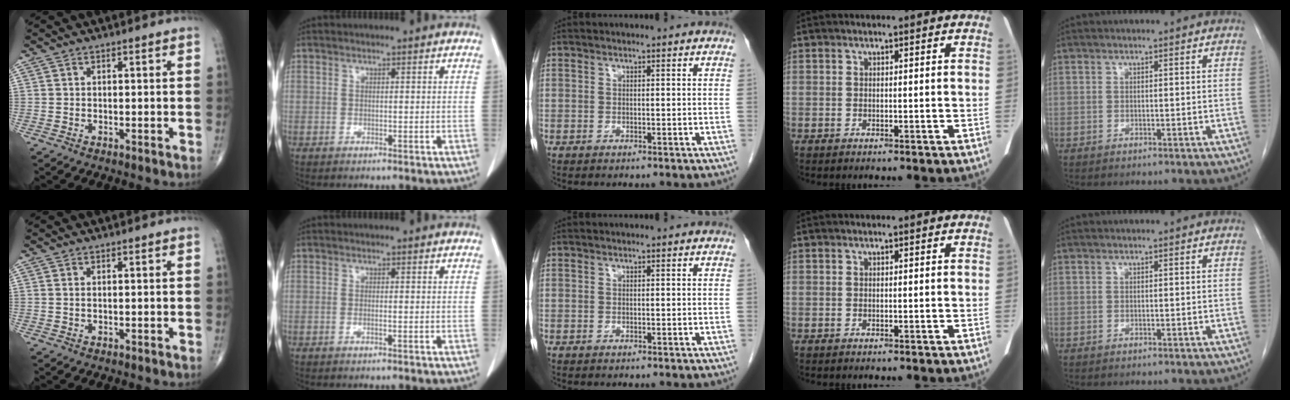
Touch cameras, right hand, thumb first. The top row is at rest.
{"thumb": {"total": 0.5, "force": [0.1, 0.2, 0.4], "torque": [-0.012, 0.004, 0.004]}, "index": {"total": 0.6, "force": [-0.2, 0.0, 0.5], "torque": [-0.012, -0.001, -0.002]}}